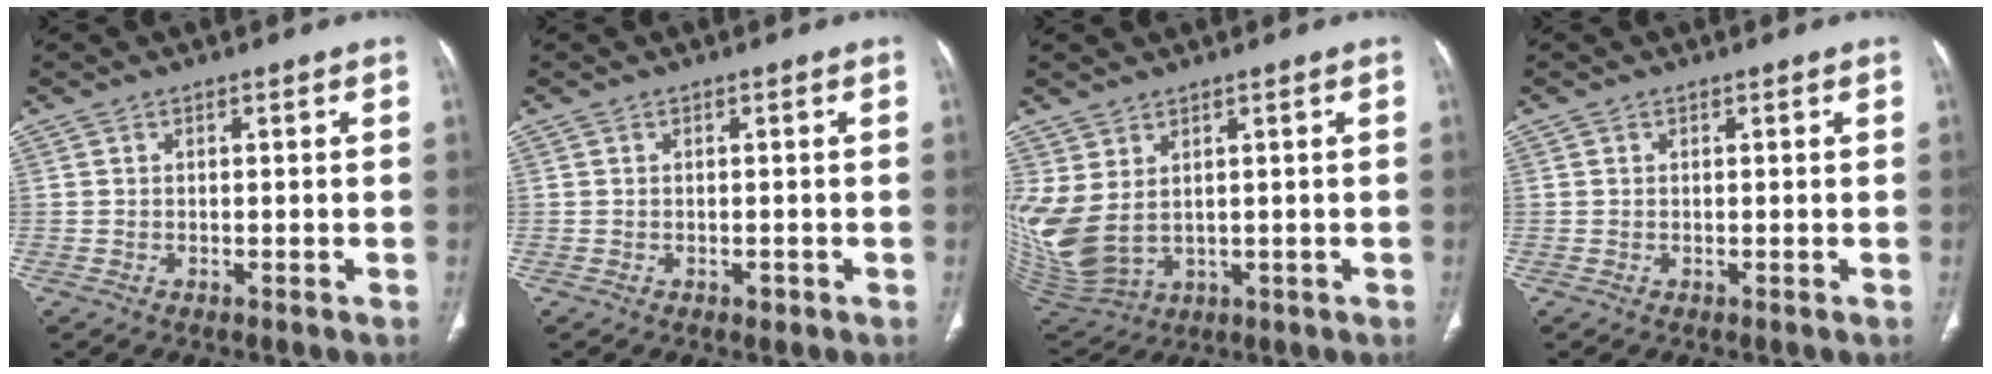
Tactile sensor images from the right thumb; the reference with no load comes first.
{"total": 0.8, "force": [-0.4, 0.6, 0.4], "torque": [-0.001, 0.001, -0.004]}
{"total": 11.7, "force": [2.2, 7.5, 8.7], "torque": [-0.200, -0.015, 0.069]}
{"total": 0.0}